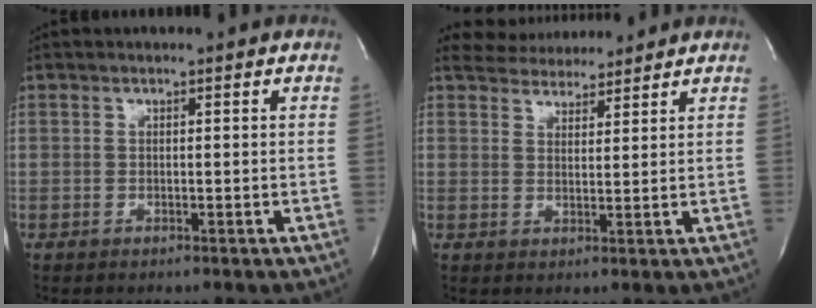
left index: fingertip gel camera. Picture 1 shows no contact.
{"total": 6.6, "force": [6.2, 1.8, 1.4], "torque": [-0.020, 0.011, 0.097]}